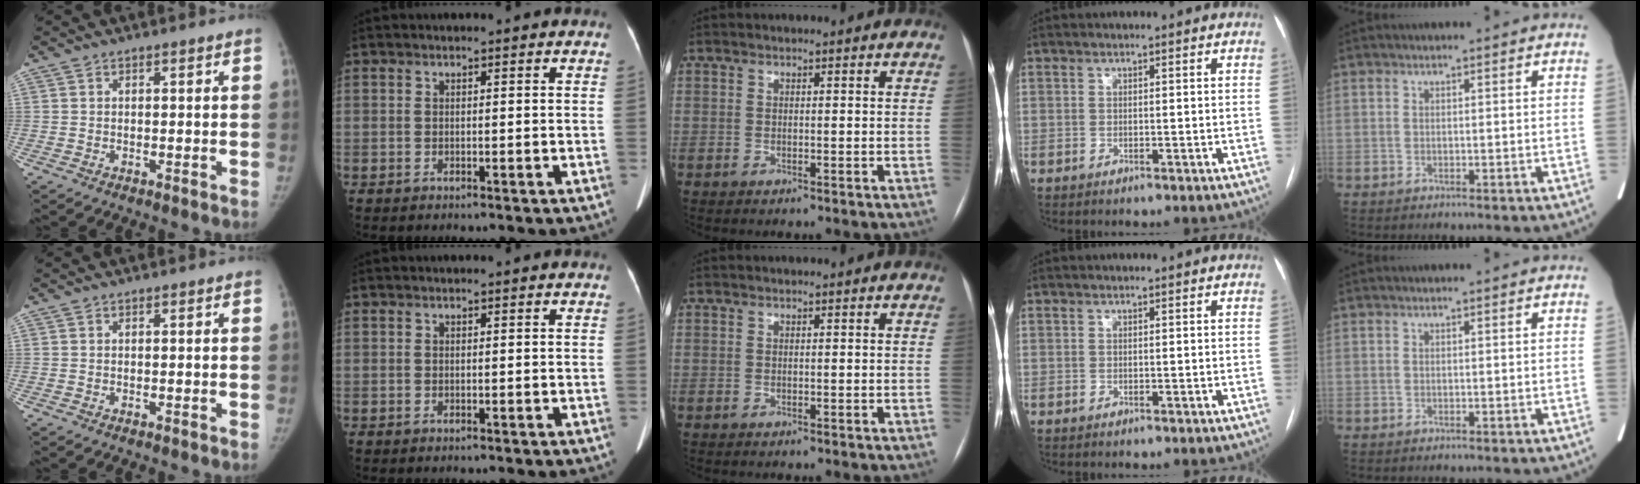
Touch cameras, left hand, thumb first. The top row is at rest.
{}